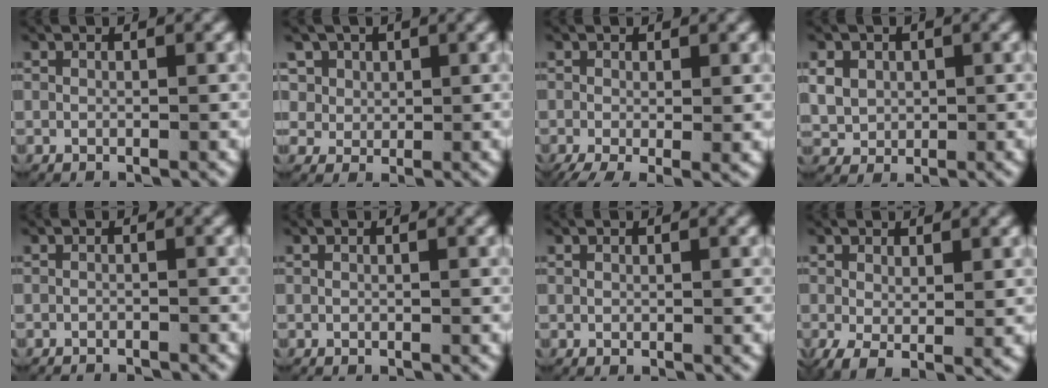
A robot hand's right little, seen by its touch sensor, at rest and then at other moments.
{"total": 4.9, "force": [1.4, 4.5, 1.3], "torque": [-0.049, -0.010, 0.029]}
{"total": 3.4, "force": [-1.8, 1.3, 2.6], "torque": [-0.040, -0.018, -0.017]}
{"total": 3.8, "force": [0.4, 3.4, 1.7], "torque": [-0.045, -0.009, 0.020]}
{"total": 2.2, "force": [-2.2, 0.3, 0.2], "torque": [-0.005, -0.010, -0.034]}
{"total": 0.0}
{"total": 0.0}
{"total": 2.6, "force": [-0.4, 1.3, 2.3], "torque": [-0.039, -0.021, 0.004]}